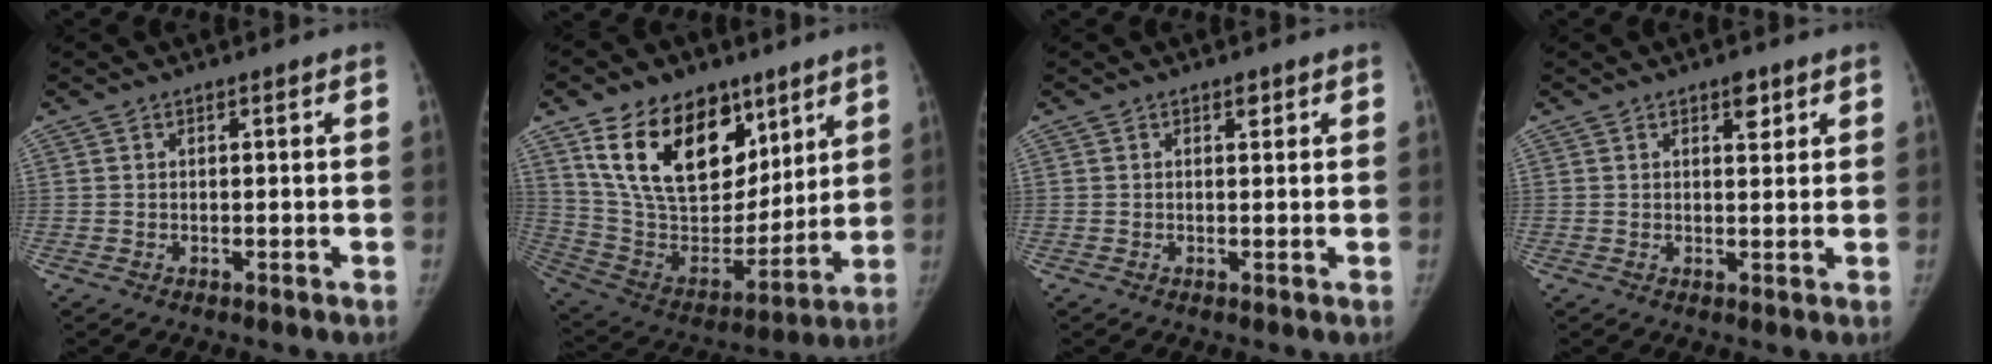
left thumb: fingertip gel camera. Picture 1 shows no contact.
{"total": 24.4, "force": [12.9, 15.0, 14.2], "torque": [-0.212, -0.044, 0.244]}
{"total": 1.2, "force": [0.7, 0.6, 0.7], "torque": [-0.004, -0.003, 0.009]}
{"total": 3.1, "force": [1.9, 1.5, 2.0], "torque": [-0.013, -0.009, 0.027]}